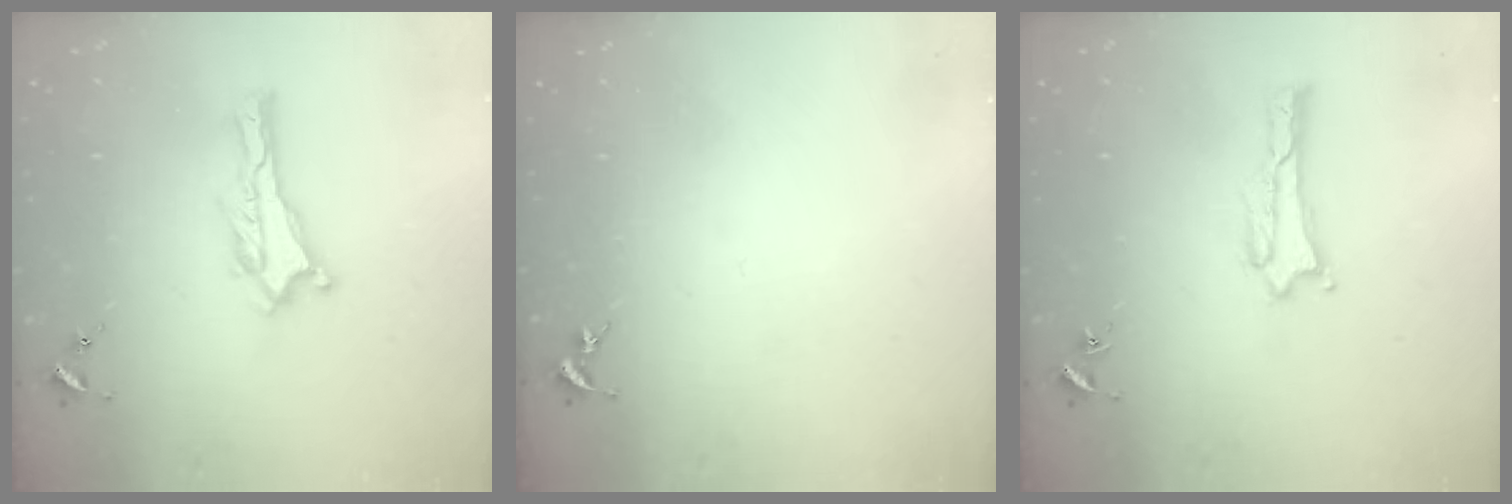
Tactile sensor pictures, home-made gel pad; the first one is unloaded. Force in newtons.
{"total": 0.0}
{"total": 1.7, "press": 1.7, "slide": 0.1}